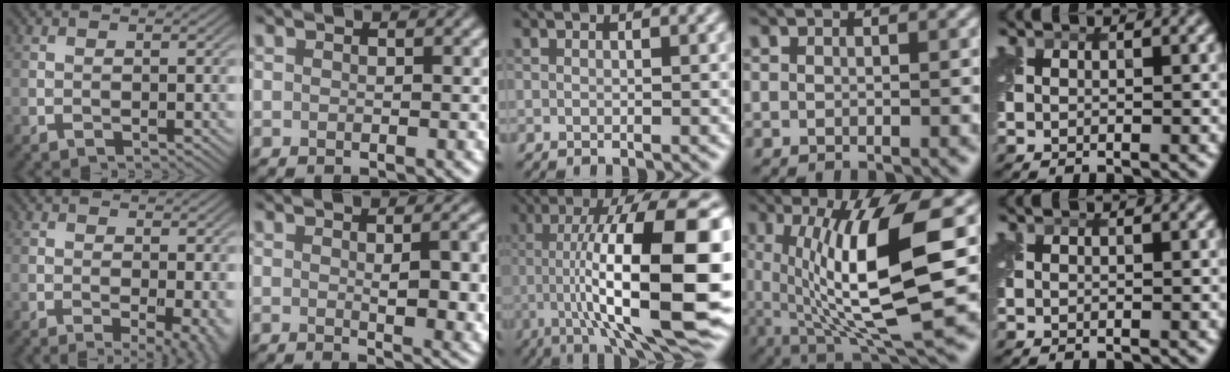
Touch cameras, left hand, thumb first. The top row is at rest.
{"thumb": {"total": 5.4, "force": [-1.1, 1.5, 5.0], "torque": [-0.073, -0.011, -0.010]}, "index": {"total": 7.1, "force": [0.3, 2.4, 6.7], "torque": [-0.069, -0.005, 0.012]}, "middle": {"total": 15.7, "force": [-0.9, 3.7, 15.2], "torque": [-0.211, 0.020, -0.007]}, "ring": {"total": 11.1, "force": [1.1, 2.6, 10.7], "torque": [-0.173, -0.011, 0.028]}}